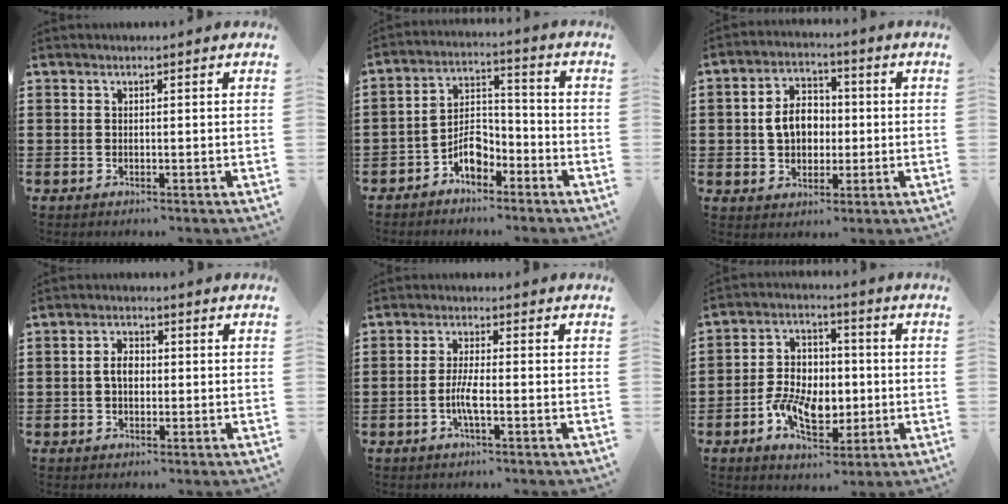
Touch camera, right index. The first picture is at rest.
{"total": 6.0, "force": [-3.9, 3.2, 3.2], "torque": [-0.062, 0.017, -0.073]}
{"total": 6.2, "force": [-0.2, 4.7, 4.1], "torque": [-0.087, 0.010, -0.010]}
{"total": 3.0, "force": [-0.1, 1.8, 2.5], "torque": [-0.049, 0.006, -0.004]}
{"total": 4.0, "force": [-1.3, 0.7, 3.7], "torque": [-0.085, -0.006, -0.031]}
{"total": 8.8, "force": [-2.2, 6.0, 6.0], "torque": [-0.119, 0.011, -0.040]}